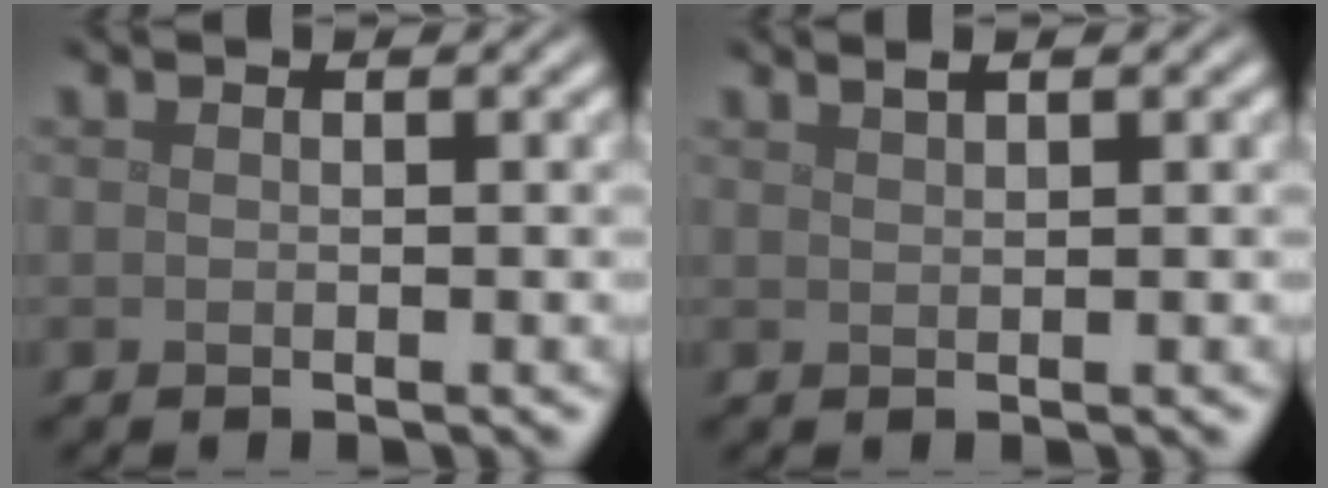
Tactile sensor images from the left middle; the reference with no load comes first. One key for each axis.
{"total": 1.1, "fx": 0.8, "fy": 0.2, "fz": 0.6, "tx": -0.008, "ty": 0.003, "tz": 0.013}